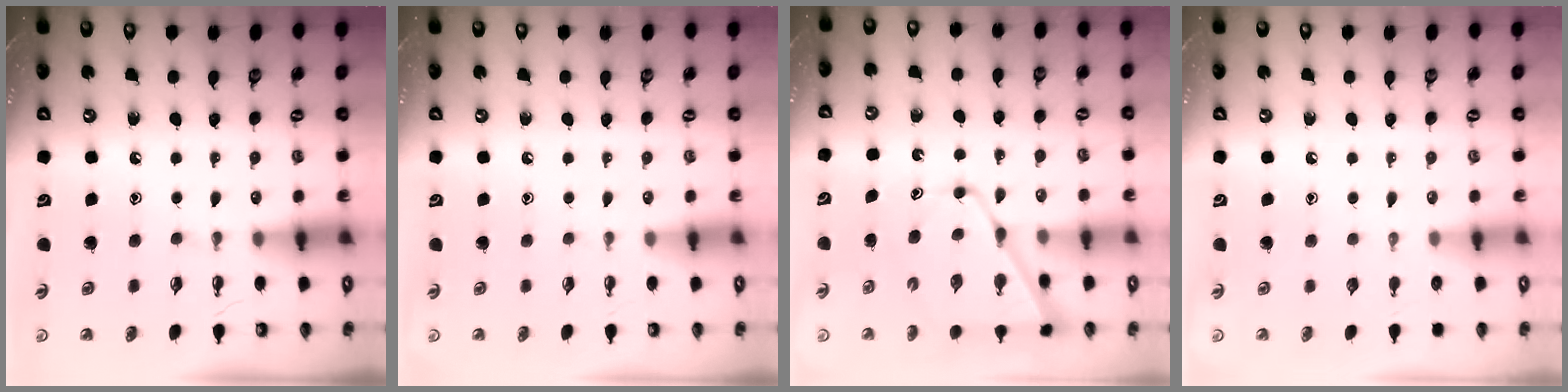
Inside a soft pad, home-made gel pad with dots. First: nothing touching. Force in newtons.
{"total": 0.0}
{"total": 12.9, "press": 12.9, "slide": 1.1}
{"total": 0.0}